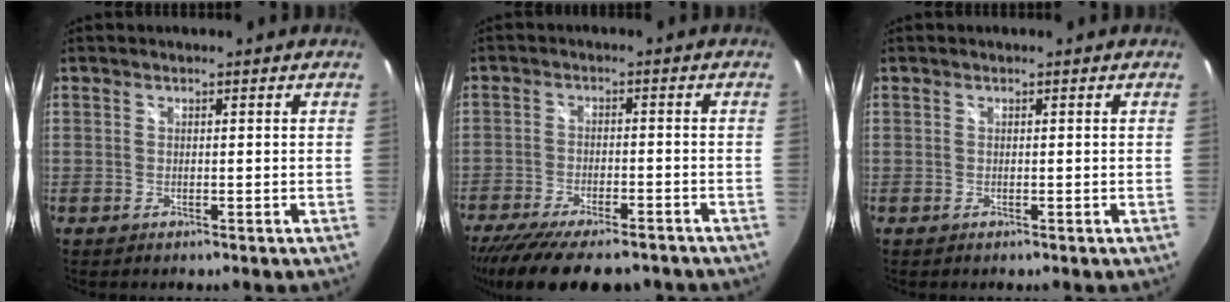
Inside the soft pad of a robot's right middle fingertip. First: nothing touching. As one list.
[{"total": 16.5, "force": [-13.4, 4.6, 8.4], "torque": [-0.174, -0.040, -0.202]}, {"total": 0.0}]